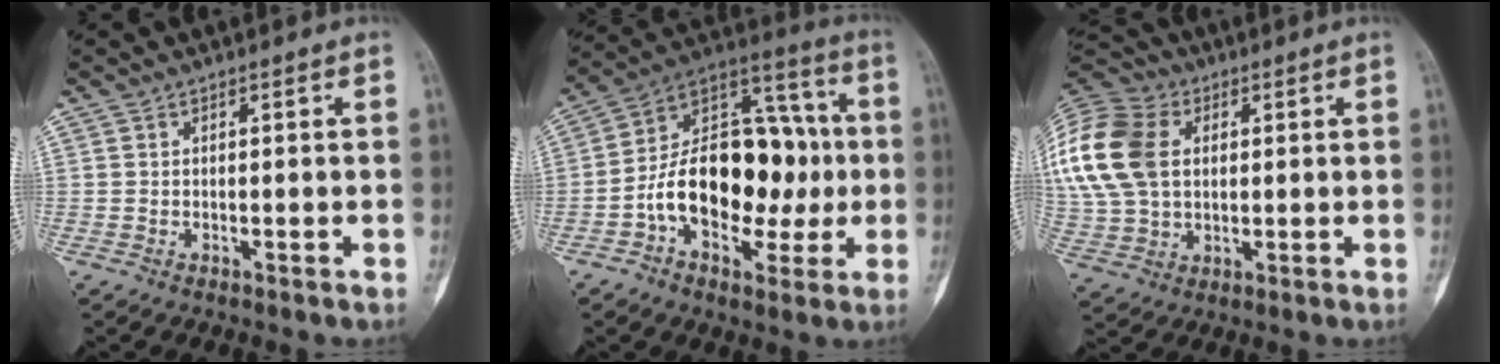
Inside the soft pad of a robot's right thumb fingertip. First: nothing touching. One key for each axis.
{"total": 21.7, "fx": -2.6, "fy": 13.5, "fz": 16.8, "tx": -0.229, "ty": 0.046, "tz": -0.040}
{"total": 23.5, "fx": 5.2, "fy": 16.9, "fz": 15.4, "tx": -0.363, "ty": 0.035, "tz": 0.103}